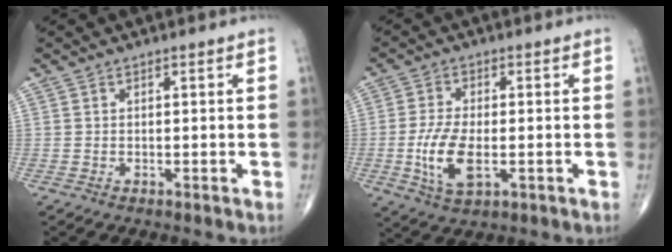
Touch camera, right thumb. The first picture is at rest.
{"total": 8.7, "force": [-1.7, 4.1, 7.5], "torque": [-0.155, -0.003, -0.031]}